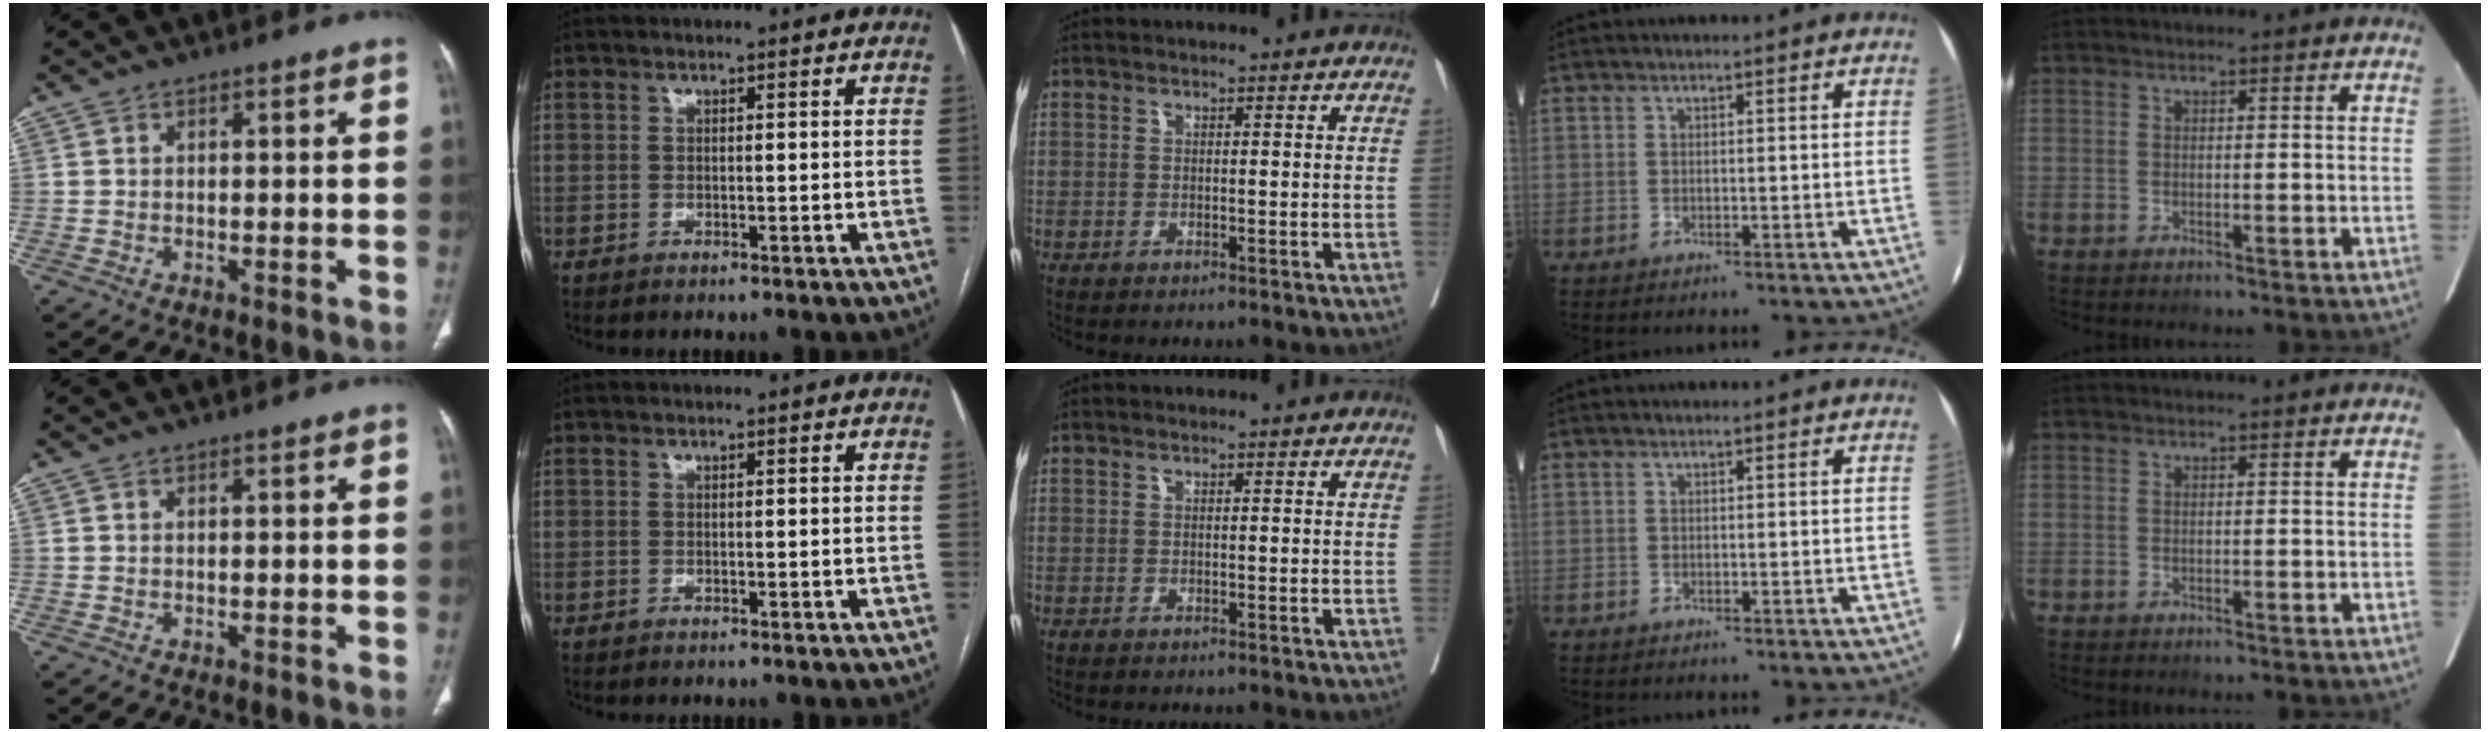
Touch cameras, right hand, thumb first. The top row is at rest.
{}